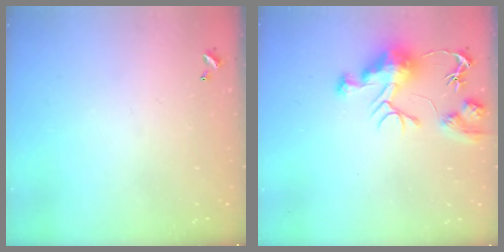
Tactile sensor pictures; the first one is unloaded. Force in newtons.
{"total": 12.3, "press": 12.3, "slide": 1.1}